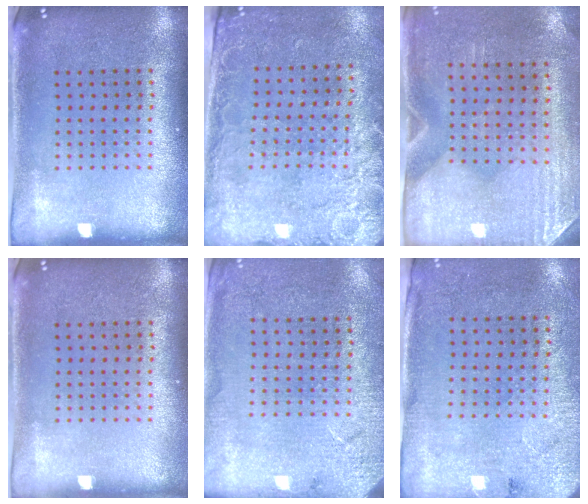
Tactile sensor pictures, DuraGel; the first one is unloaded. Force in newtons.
{"total": 2.7, "press": 2.2, "slide": 1.5}
{"total": 2.9, "press": 2.5, "slide": 1.5}
{"total": 0.0}
{"total": 2.6, "press": 2.6, "slide": 0.4}
{"total": 2.7, "press": 2.2, "slide": 1.5}